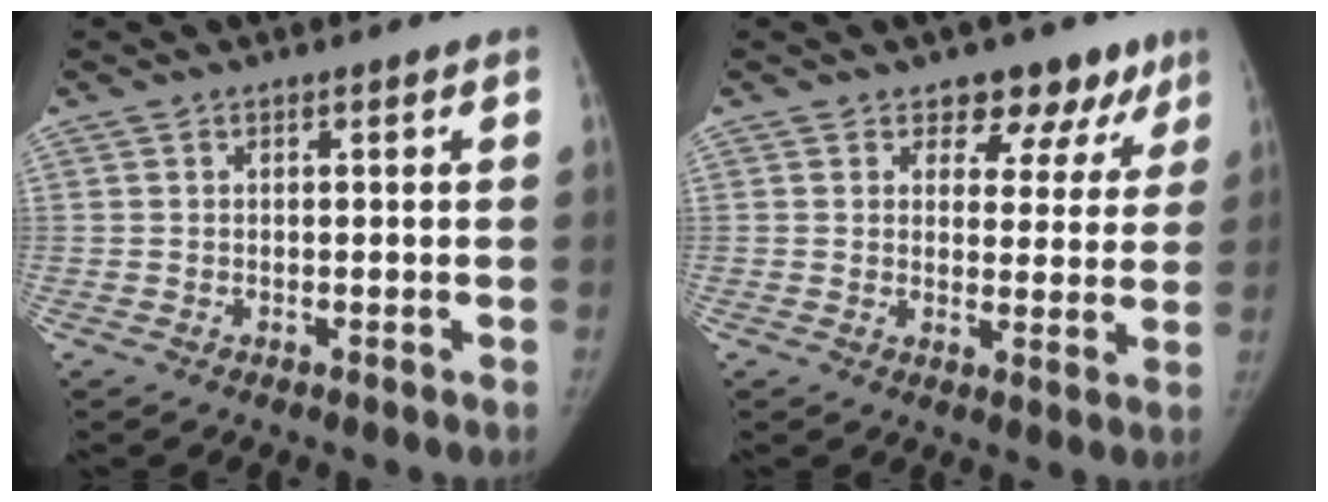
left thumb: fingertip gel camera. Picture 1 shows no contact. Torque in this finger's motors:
{"motor_torque": [0.01, 0.02, 0.23, -0.08, 0.05]}